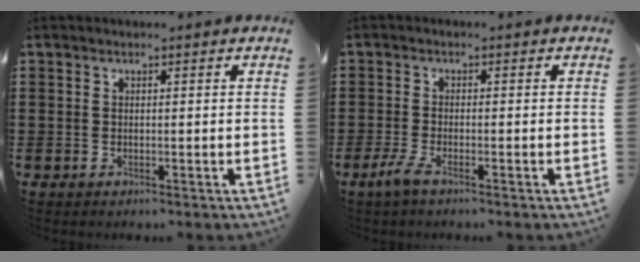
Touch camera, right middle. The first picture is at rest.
{"total": 2.9, "force": [-1.7, 0.5, 2.2], "torque": [-0.058, -0.006, -0.039]}